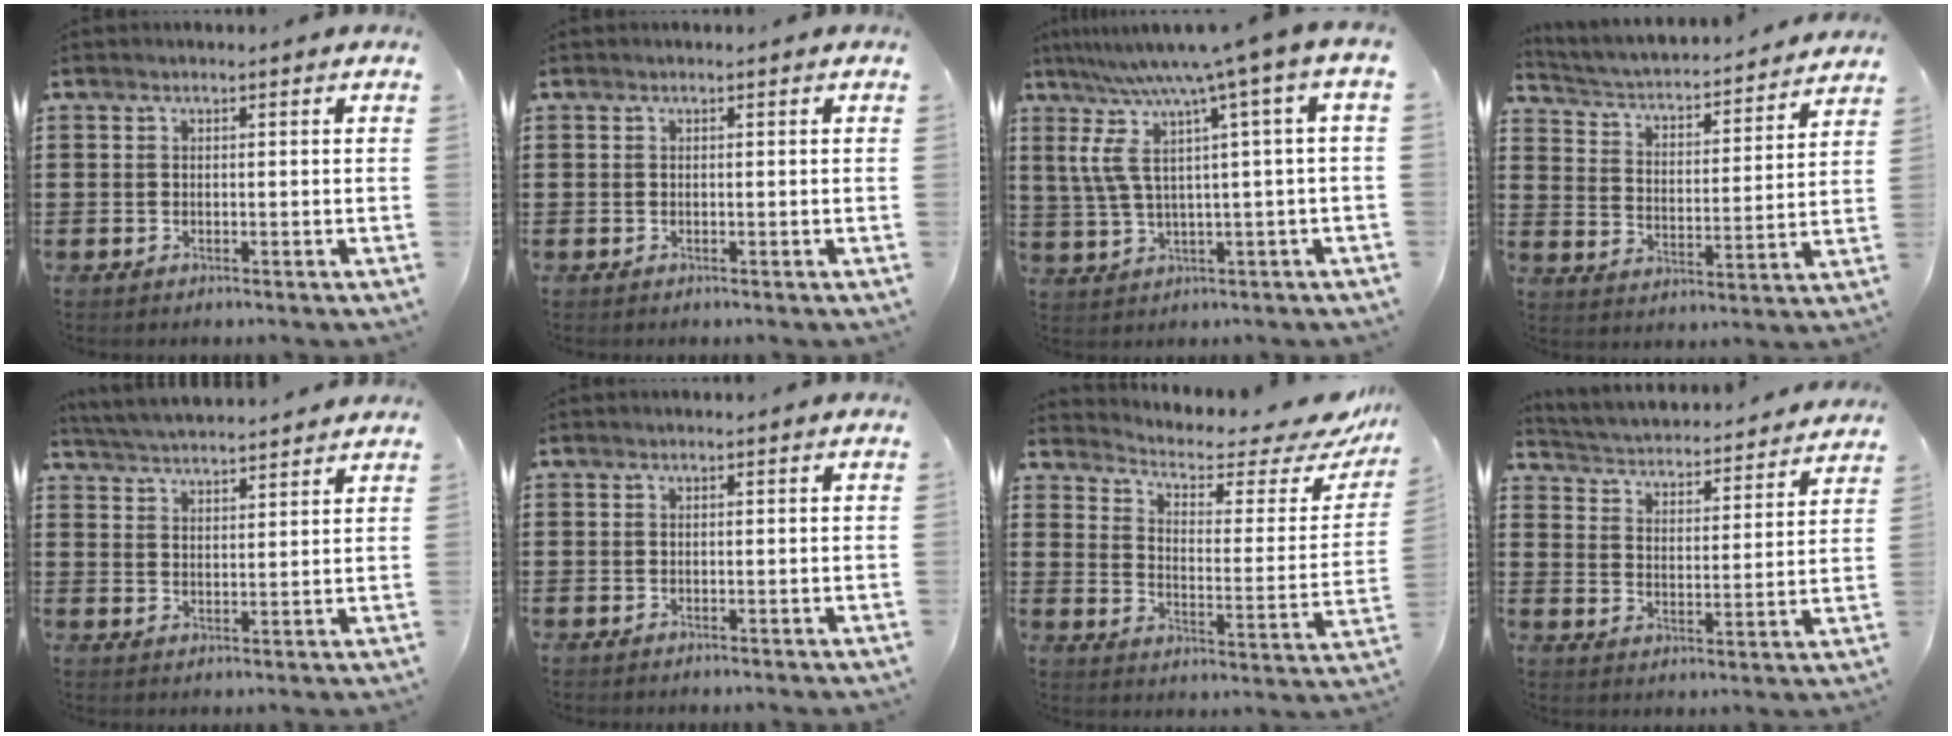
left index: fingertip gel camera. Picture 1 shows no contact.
{"total": 0.0}
{"total": 8.7, "force": [3.1, 0.3, 8.1], "torque": [-0.185, -0.031, 0.039]}
{"total": 2.7, "force": [2.5, 0.3, 0.8], "torque": [-0.033, -0.028, 0.030]}
{"total": 4.1, "force": [4.1, -0.3, 0.3], "torque": [-0.023, -0.020, 0.073]}
{"total": 0.0}
{"total": 4.5, "force": [3.5, 1.3, 2.5], "torque": [-0.052, -0.033, 0.052]}
{"total": 3.0, "force": [3.0, -0.2, -0.1], "torque": [-0.020, -0.033, 0.041]}